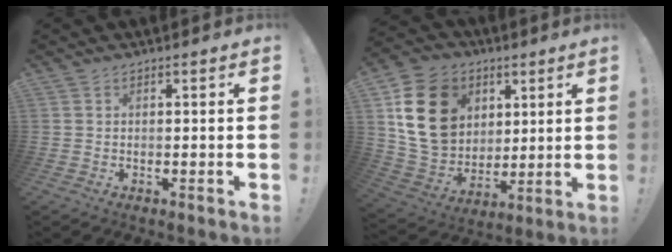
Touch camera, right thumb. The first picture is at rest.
{"total": 20.0, "force": [6.3, 15.8, 10.6], "torque": [-0.188, -0.019, 0.133]}